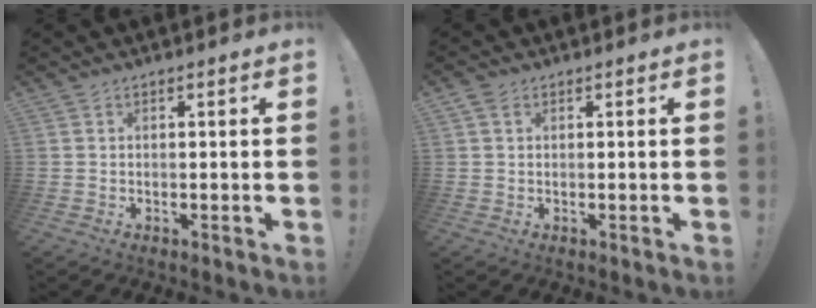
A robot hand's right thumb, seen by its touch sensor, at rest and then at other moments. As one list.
[{"total": 1.7, "force": [0.9, 1.2, 0.8], "torque": [-0.014, 0.001, 0.016]}]